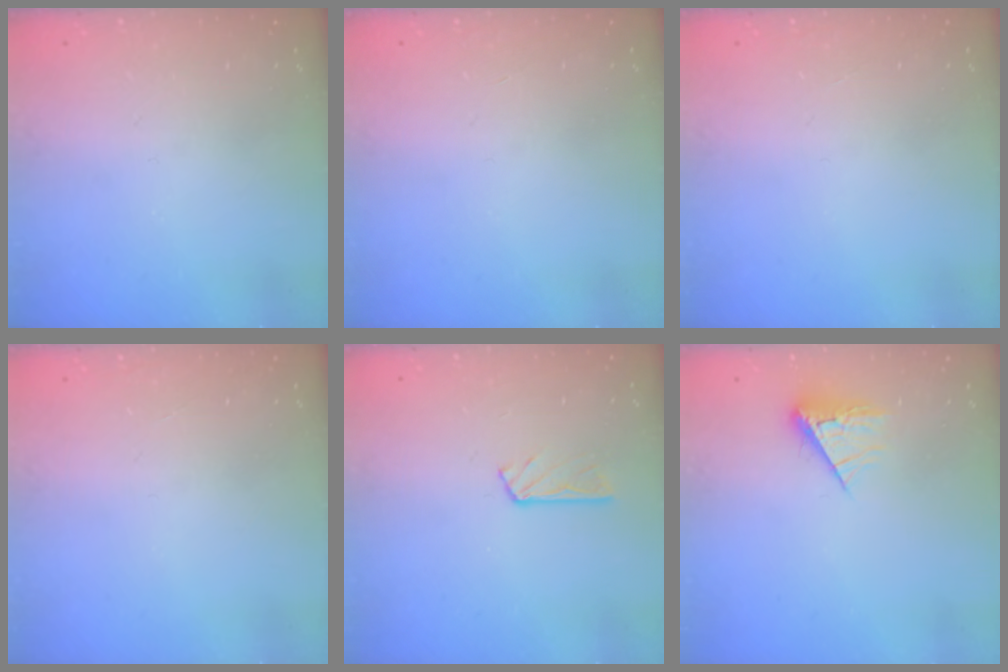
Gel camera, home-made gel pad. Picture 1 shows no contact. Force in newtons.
{"total": 0.0}
{"total": 0.0}
{"total": 0.0}
{"total": 3.2, "press": 3.2, "slide": 0.3}
{"total": 6.7, "press": 6.6, "slide": 1.0}